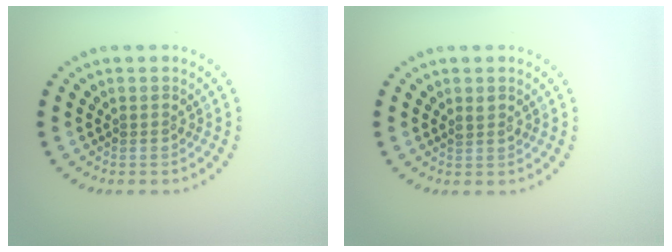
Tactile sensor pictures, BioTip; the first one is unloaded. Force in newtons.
{"total": 0.8, "press": 0.6, "slide": 0.4}